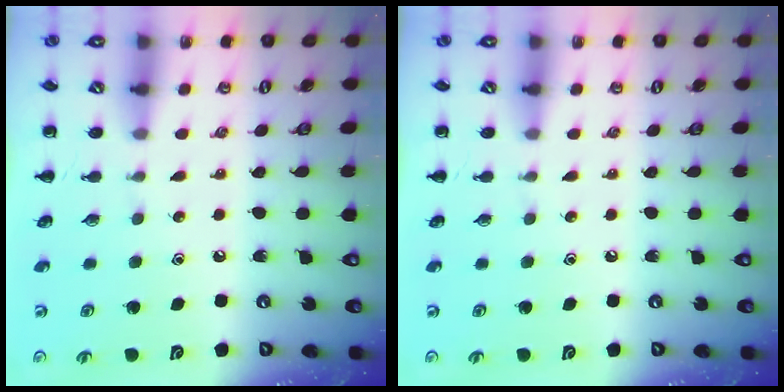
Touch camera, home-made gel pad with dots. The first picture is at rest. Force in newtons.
{"total": 0.0}